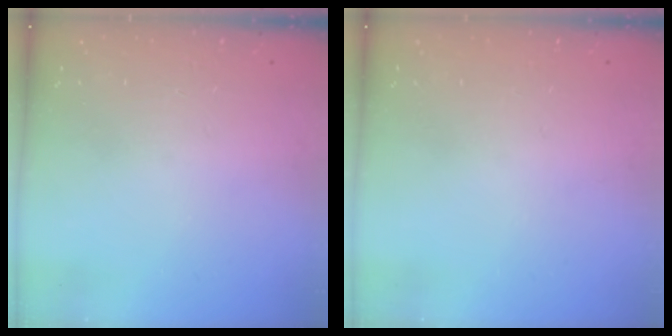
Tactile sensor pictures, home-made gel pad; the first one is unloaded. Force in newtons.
{"total": 0.0}